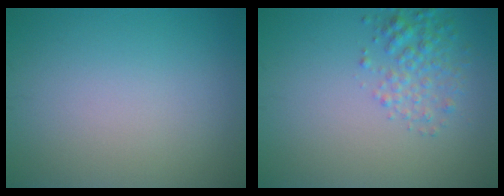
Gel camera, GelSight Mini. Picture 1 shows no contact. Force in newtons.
{"total": 2.6, "press": 2.6, "slide": 0.1}